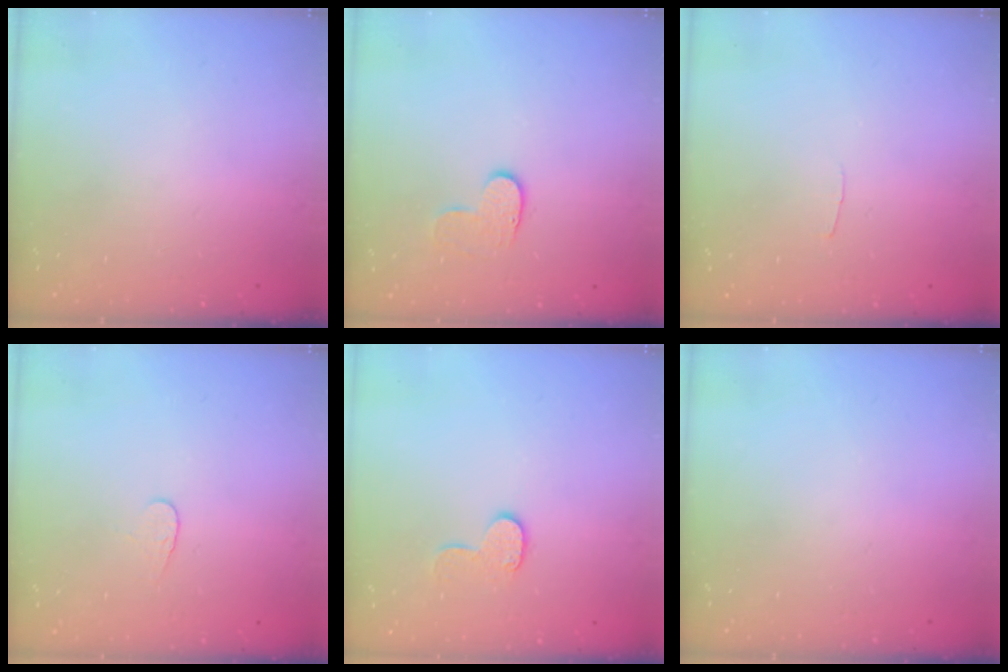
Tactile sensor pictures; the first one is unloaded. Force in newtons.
{"total": 5.1, "press": 5.1, "slide": 0.5}
{"total": 2.0, "press": 2.0, "slide": 0.2}
{"total": 4.3, "press": 4.3, "slide": 0.3}
{"total": 8.0, "press": 8.0, "slide": 0.2}
{"total": 0.0}